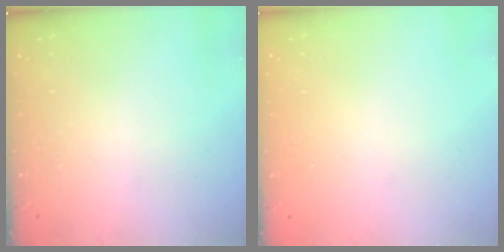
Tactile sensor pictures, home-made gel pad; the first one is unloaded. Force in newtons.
{"total": 0.0}